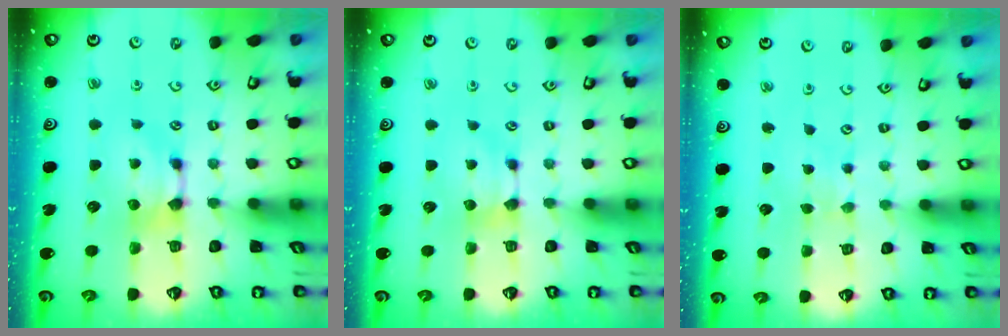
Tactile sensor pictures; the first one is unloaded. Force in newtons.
{"total": 0.7, "press": 0.6, "slide": 0.5}
{"total": 2.1, "press": 2.1, "slide": 0.1}